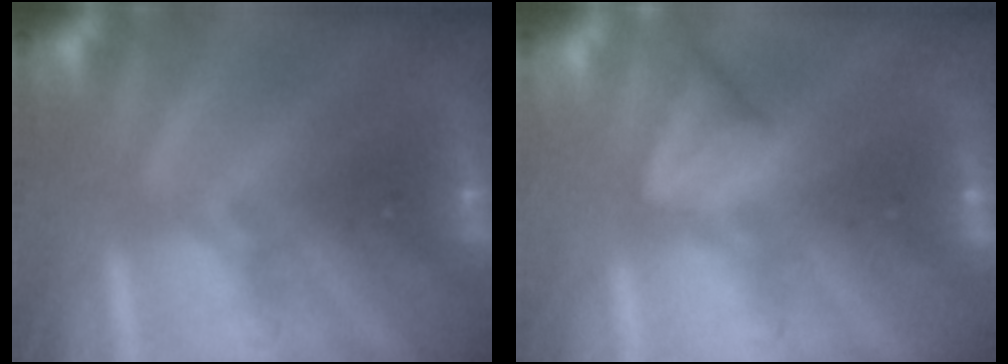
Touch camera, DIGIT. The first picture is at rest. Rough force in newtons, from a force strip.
{"total": 4.5}